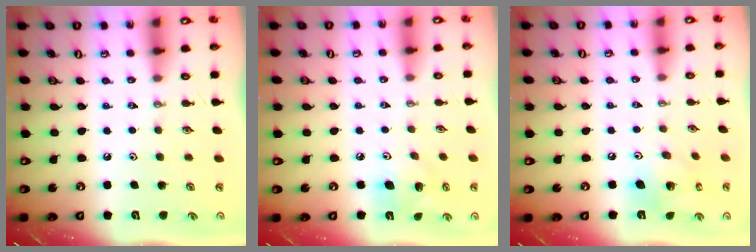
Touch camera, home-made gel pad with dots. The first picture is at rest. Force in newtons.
{"total": 9.8, "press": 9.8, "slide": 1.3}
{"total": 13.4, "press": 13.0, "slide": 3.0}